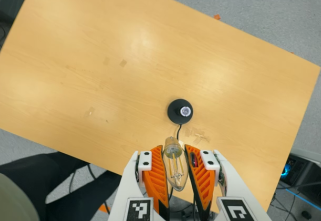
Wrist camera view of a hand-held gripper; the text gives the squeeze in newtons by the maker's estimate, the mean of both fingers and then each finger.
{"total": 19.2, "left": 20.4, "right": 18.0}